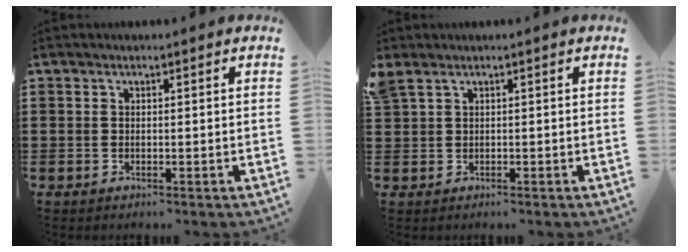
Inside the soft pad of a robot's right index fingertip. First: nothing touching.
{"total": 1.0, "force": [0.3, 0.6, 0.8], "torque": [-0.017, 0.003, 0.005]}